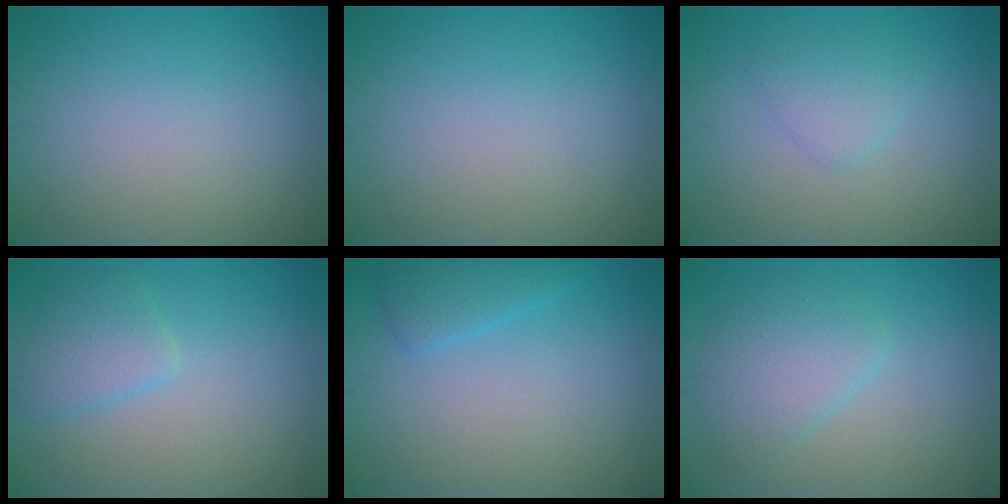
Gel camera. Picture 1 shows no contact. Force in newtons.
{"total": 0.0}
{"total": 1.9, "press": 1.8, "slide": 0.1}
{"total": 2.6, "press": 2.6, "slide": 0.2}
{"total": 2.2, "press": 2.1, "slide": 0.2}
{"total": 3.3, "press": 3.3, "slide": 0.2}